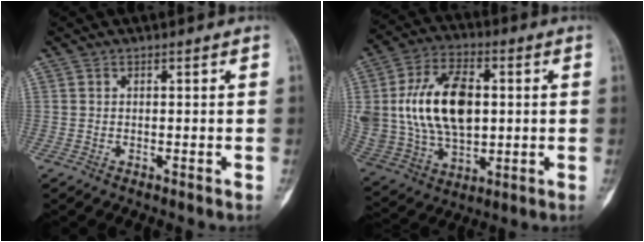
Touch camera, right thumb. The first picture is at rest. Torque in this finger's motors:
{"motor_torque": [-0.99, 1.95, 0.98, 0.71, 0.19]}